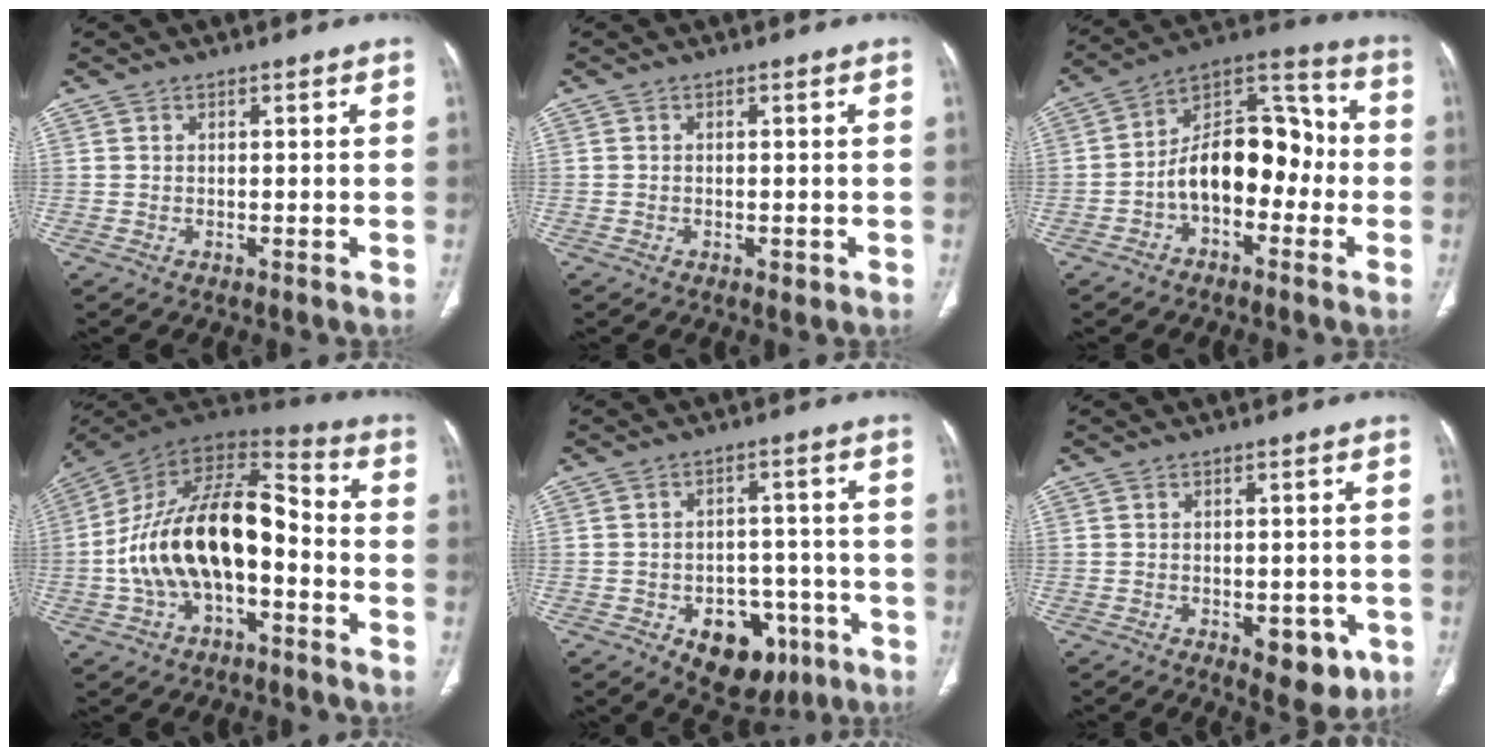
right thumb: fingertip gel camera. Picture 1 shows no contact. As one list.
[{"total": 1.0, "force": [-0.4, 0.6, 0.7], "torque": [-0.010, -0.001, -0.004]}, {"total": 15.9, "force": [-3.1, 9.6, 12.3], "torque": [-0.168, 0.063, -0.061]}, {"total": 21.1, "force": [-3.9, 11.2, 17.5], "torque": [-0.305, 0.061, -0.068]}, {"total": 12.5, "force": [-5.8, 8.2, 7.3], "torque": [-0.059, 0.039, -0.070]}, {"total": 7.7, "force": [-3.0, 4.1, 5.8], "torque": [-0.048, 0.006, -0.028]}]